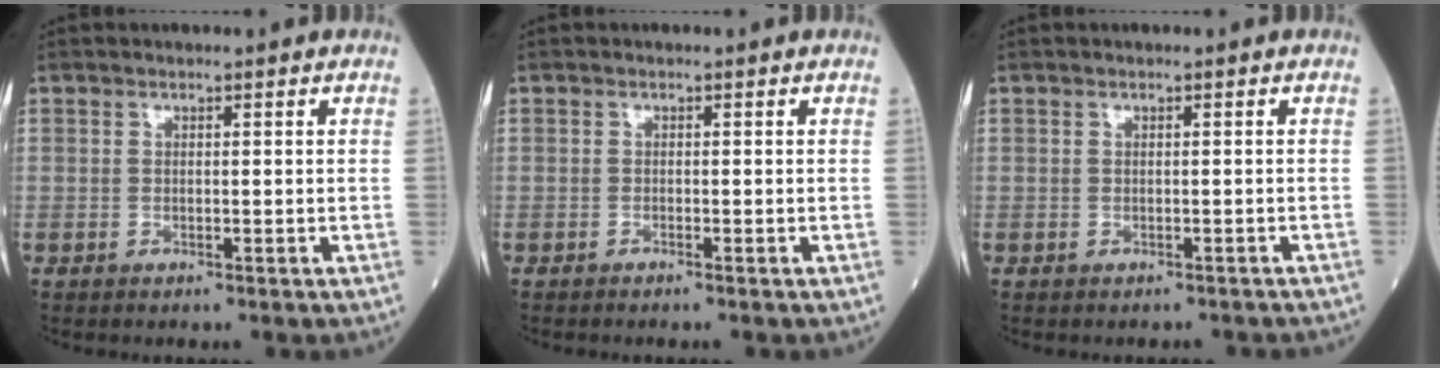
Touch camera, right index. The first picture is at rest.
{"total": 0.6, "force": [-0.5, -0.1, 0.2], "torque": [-0.002, 0.001, -0.009]}
{"total": 2.5, "force": [-2.2, 0.7, 0.8], "torque": [-0.013, -0.003, -0.023]}